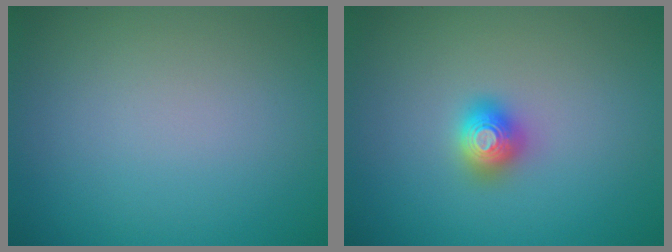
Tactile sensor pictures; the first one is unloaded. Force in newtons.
{"total": 2.0, "press": 2.0, "slide": 0.2}